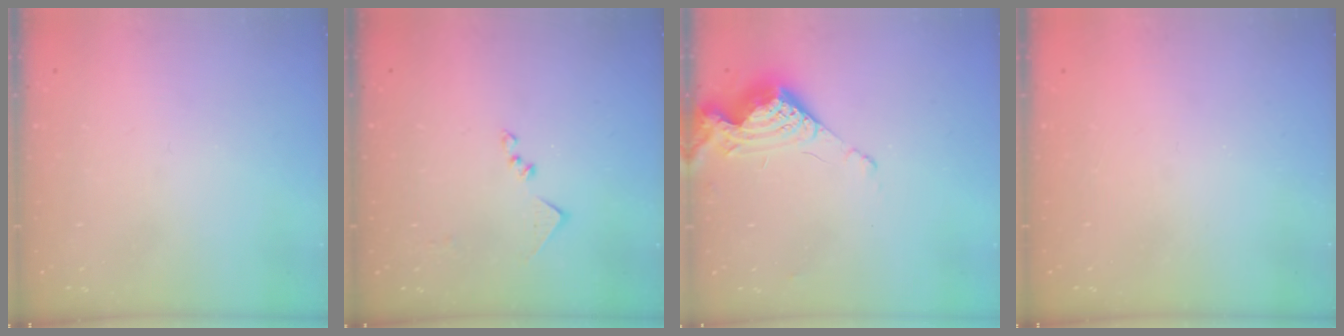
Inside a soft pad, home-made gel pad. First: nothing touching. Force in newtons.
{"total": 8.9, "press": 8.9, "slide": 0.3}
{"total": 8.9, "press": 8.9, "slide": 0.3}
{"total": 1.0, "press": 1.0, "slide": 0.2}